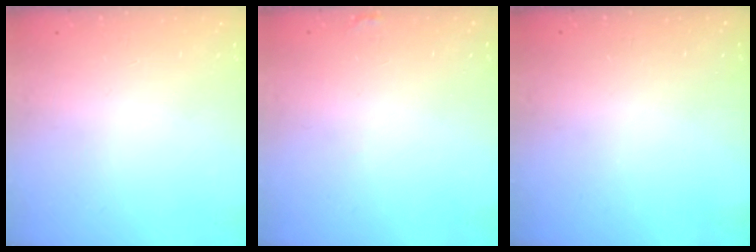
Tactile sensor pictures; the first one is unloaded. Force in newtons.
{"total": 6.2, "press": 6.2, "slide": 0.4}
{"total": 3.3, "press": 3.0, "slide": 1.3}